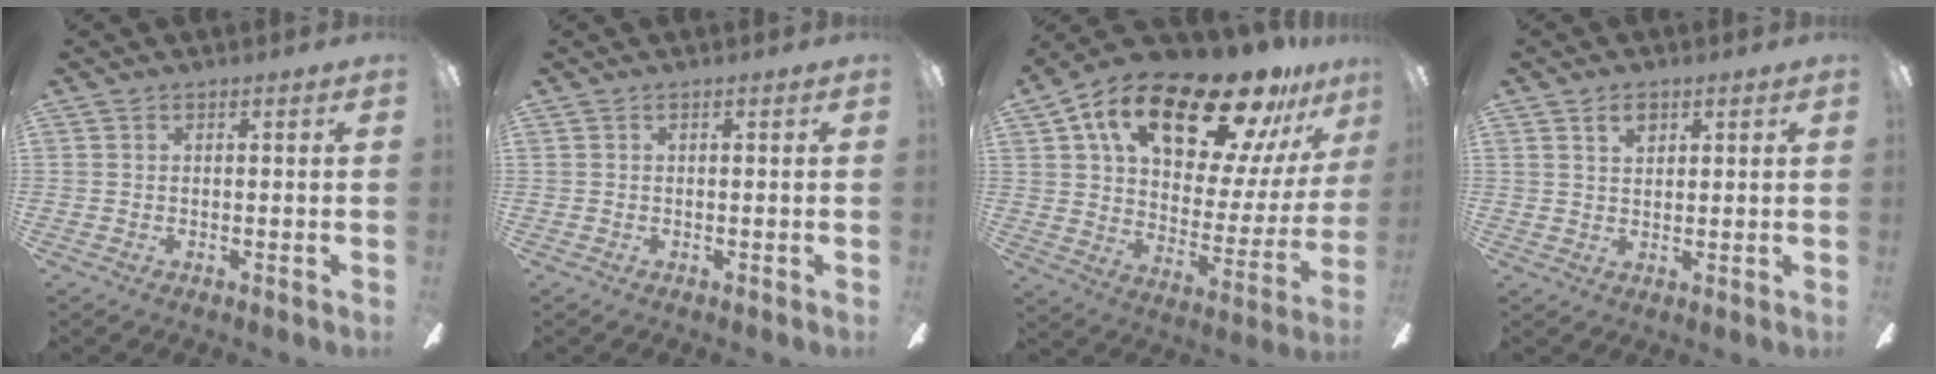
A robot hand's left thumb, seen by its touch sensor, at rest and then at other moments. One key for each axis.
{"total": 0.0}
{"total": 24.8, "fx": 16.1, "fy": 10.8, "fz": 15.5, "tx": -0.248, "ty": -0.093, "tz": 0.269}
{"total": 3.6, "fx": 2.2, "fy": 2.1, "fz": 1.8, "tx": -0.025, "ty": 0.001, "tz": 0.036}